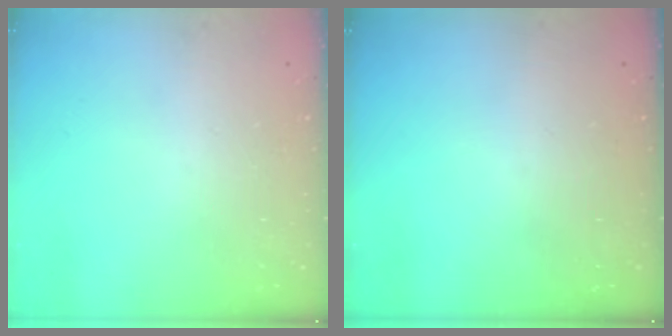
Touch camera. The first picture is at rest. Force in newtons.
{"total": 0.0}